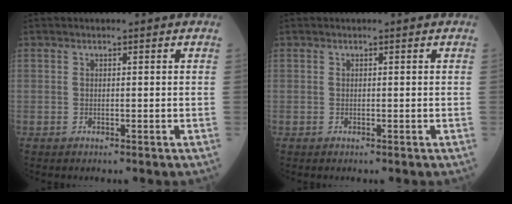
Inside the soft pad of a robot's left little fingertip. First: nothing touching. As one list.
[{"total": 0.0}]